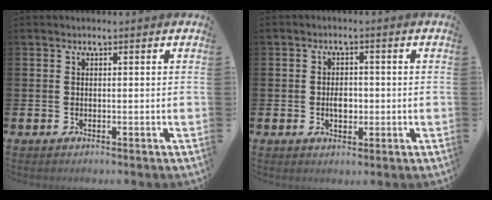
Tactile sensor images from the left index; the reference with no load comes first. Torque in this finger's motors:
{"motor_torque": [0.67, 0.11, 0.05, 0.07]}